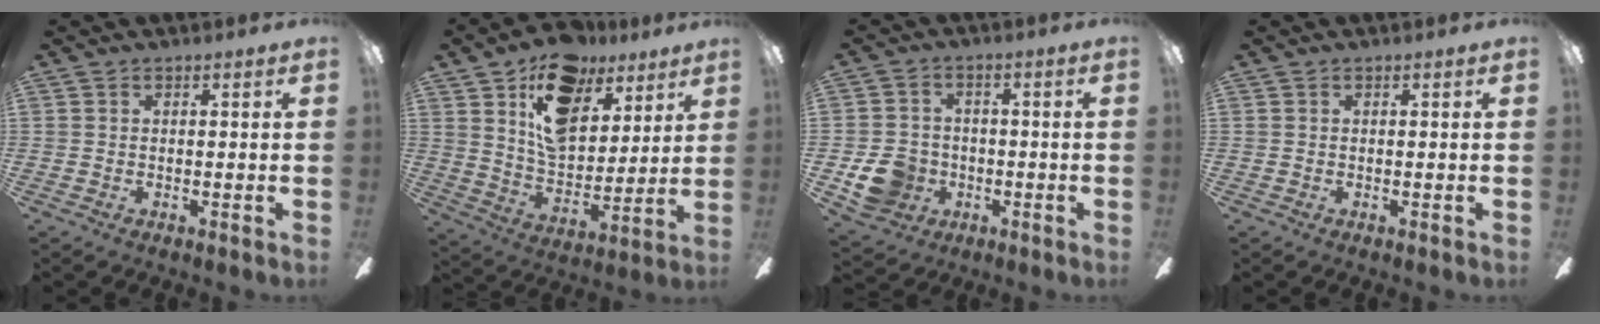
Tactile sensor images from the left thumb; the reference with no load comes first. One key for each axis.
{"total": 17.6, "fx": 10.4, "fy": 10.7, "fz": 9.5, "tx": -0.156, "ty": -0.047, "tz": 0.188}
{"total": 8.7, "fx": -2.5, "fy": 7.6, "fz": 3.4, "tx": -0.079, "ty": 0.018, "tz": -0.044}
{"total": 0.0}